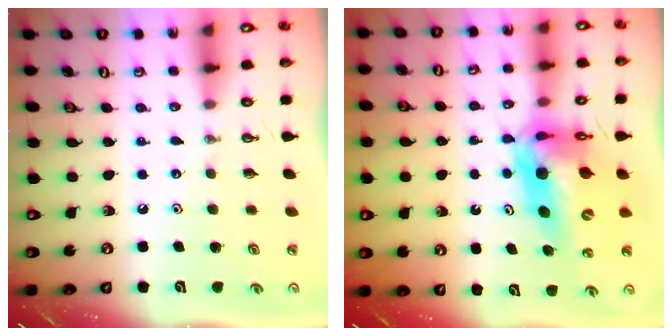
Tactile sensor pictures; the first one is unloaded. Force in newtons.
{"total": 15.7, "press": 15.3, "slide": 3.5}